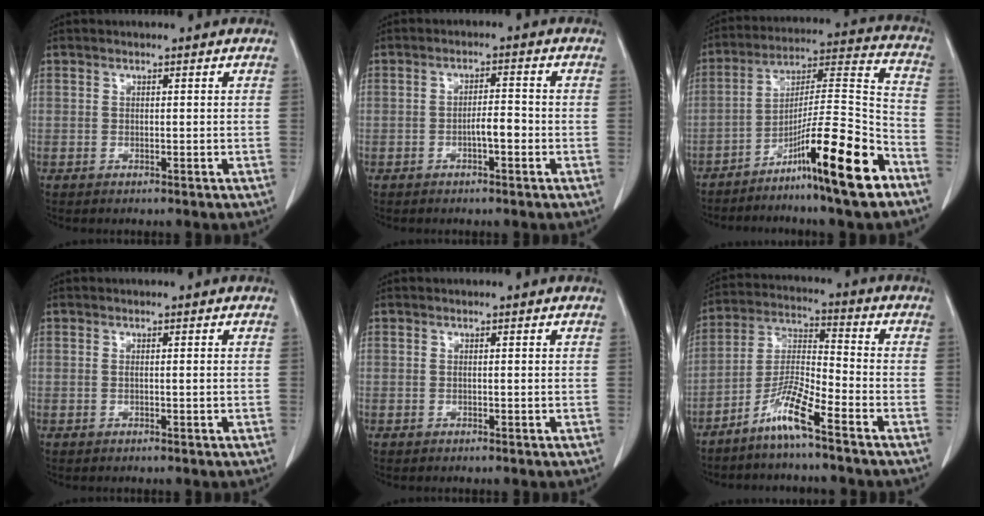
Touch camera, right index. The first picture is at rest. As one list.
[{"total": 2.9, "force": [-1.1, 0.6, 2.6], "torque": [-0.041, 0.005, -0.019]}, {"total": 17.0, "force": [-10.2, 0.0, 13.6], "torque": [-0.230, -0.007, -0.171]}, {"total": 0.7, "force": [0.1, 0.0, 0.7], "torque": [-0.009, 0.001, 0.007]}, {"total": 0.0}, {"total": 8.0, "force": [-5.6, -0.1, 5.8], "torque": [-0.121, -0.013, -0.115]}]